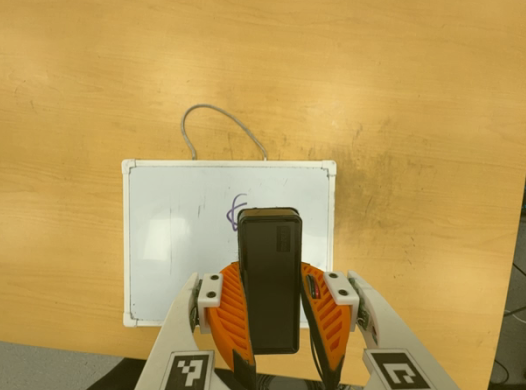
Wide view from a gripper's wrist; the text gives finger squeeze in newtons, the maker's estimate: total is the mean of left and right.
{"total": 6.7, "left": 5.6, "right": 7.9}